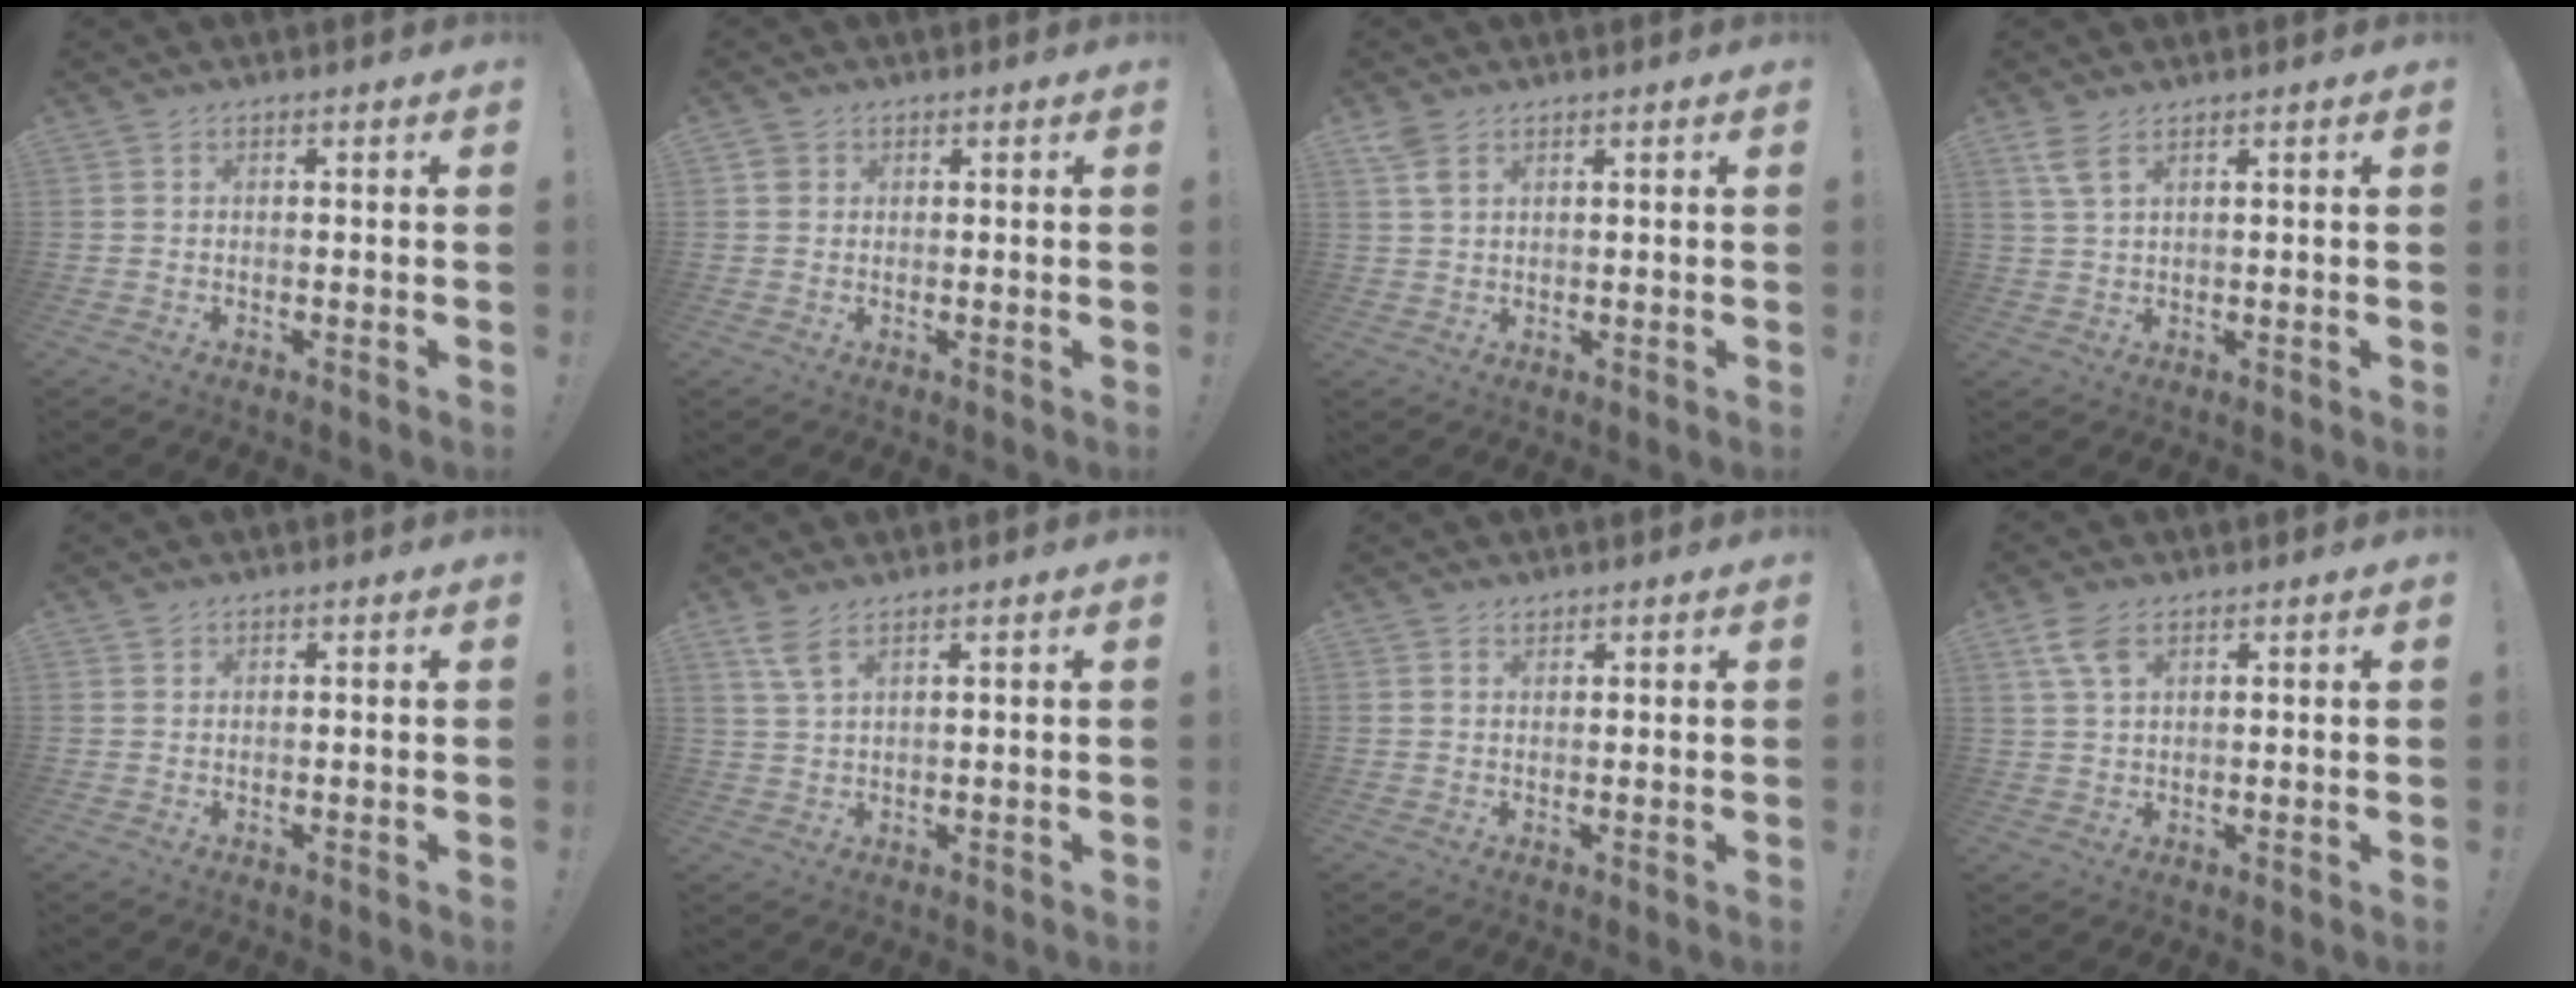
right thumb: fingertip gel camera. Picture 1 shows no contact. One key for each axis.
{"total": 1.8, "fx": 0.8, "fy": 1.6, "fz": 0.4, "tx": -0.010, "ty": 0.002, "tz": 0.016}
{"total": 3.9, "fx": 2.3, "fy": 2.0, "fz": 2.4, "tx": -0.037, "ty": -0.012, "tz": 0.041}
{"total": 4.5, "fx": 2.6, "fy": 1.4, "fz": 3.4, "tx": -0.079, "ty": -0.001, "tz": 0.050}
{"total": 0.8, "fx": 0.7, "fy": 0.5, "fz": 0.0, "tx": -0.001, "ty": -0.001, "tz": 0.014}
{"total": 4.8, "fx": 2.9, "fy": 1.1, "fz": 3.6, "tx": -0.075, "ty": -0.007, "tz": 0.053}
{"total": 1.1, "fx": 1.0, "fy": 0.5, "fz": 0.2, "tx": 0.012, "ty": -0.009, "tz": 0.015}
{"total": 5.9, "fx": 3.2, "fy": 2.8, "fz": 4.2, "tx": -0.080, "ty": -0.007, "tz": 0.061}